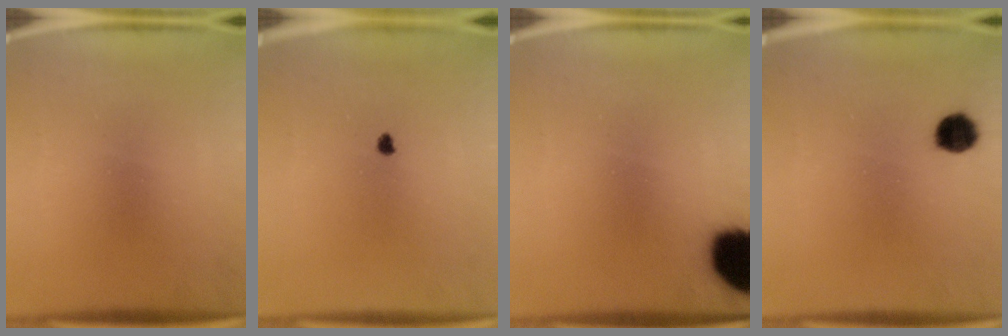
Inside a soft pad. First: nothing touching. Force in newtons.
{"total": 1.0}
{"total": 17.2}
{"total": 4.9}